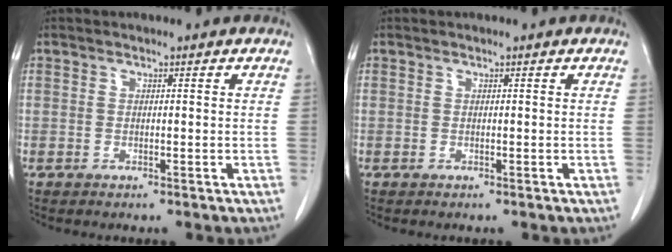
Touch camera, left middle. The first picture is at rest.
{"total": 0.0}